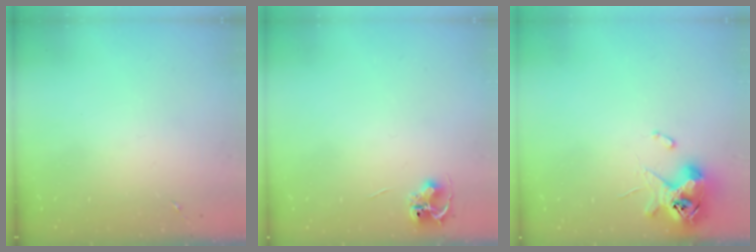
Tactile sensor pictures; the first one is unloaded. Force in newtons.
{"total": 6.5, "press": 6.5, "slide": 0.5}
{"total": 11.8, "press": 11.6, "slide": 1.9}